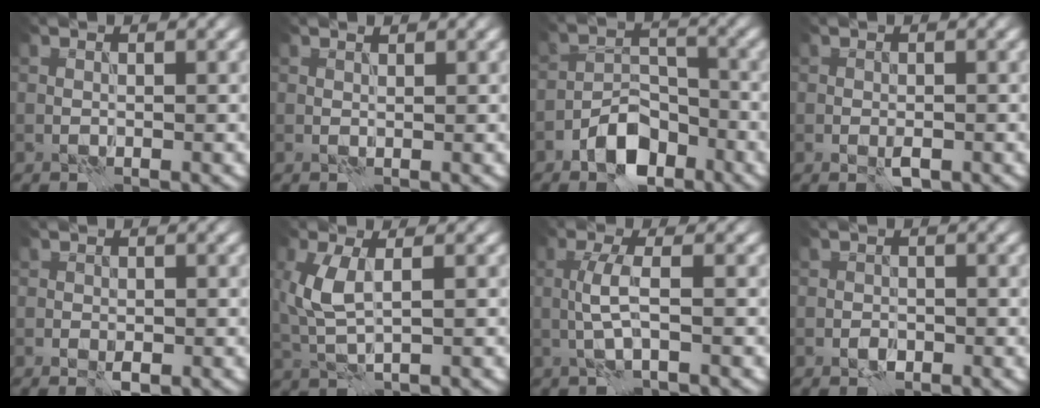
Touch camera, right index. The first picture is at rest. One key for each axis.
{"total": 0.6, "fx": 0.6, "fy": -0.1, "fz": 0.1, "tx": -0.002, "ty": 0.001, "tz": 0.009}
{"total": 5.7, "fx": -3.6, "fy": 3.1, "fz": 3.2, "tx": -0.048, "ty": 0.004, "tz": -0.070}
{"total": 1.9, "fx": -0.7, "fy": 1.1, "fz": 1.4, "tx": -0.030, "ty": -0.006, "tz": -0.011}
{"total": 1.7, "fx": -0.5, "fy": 1.1, "fz": 1.2, "tx": -0.022, "ty": -0.005, "tz": -0.007}
{"total": 4.2, "fx": 0.6, "fy": 1.6, "fz": 3.8, "tx": -0.095, "ty": 0.005, "tz": 0.013}
{"total": 2.8, "fx": -0.3, "fy": 0.5, "fz": 2.8, "tx": -0.059, "ty": 0.007, "tz": -0.009}
{"total": 1.4, "fx": -0.6, "fy": 1.1, "fz": 0.7, "tx": -0.009, "ty": -0.001, "tz": -0.012}